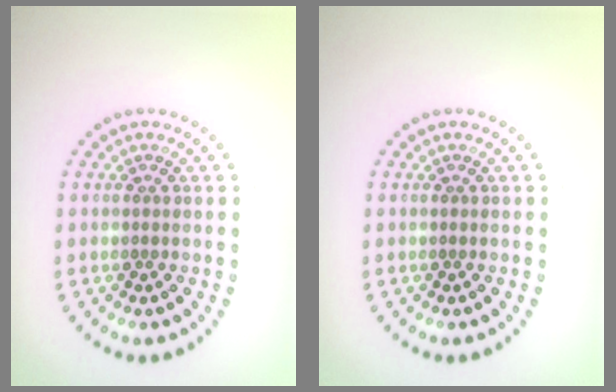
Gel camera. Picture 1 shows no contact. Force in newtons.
{"total": 0.0}